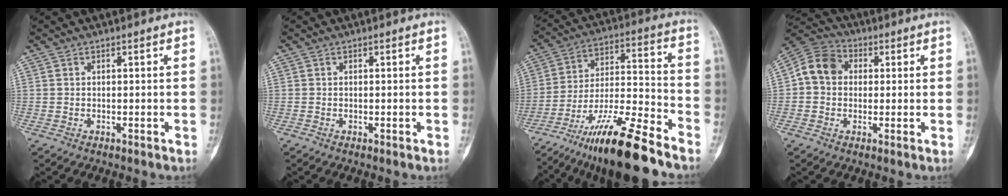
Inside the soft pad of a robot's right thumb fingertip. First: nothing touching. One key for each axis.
{"total": 0.0}
{"total": 19.0, "fx": -14.1, "fy": 2.9, "fz": 12.4, "tx": -0.240, "ty": 0.067, "tz": -0.247}
{"total": 8.8, "fx": 0.7, "fy": 7.4, "fz": 4.8, "tx": -0.073, "ty": 0.024, "tz": -0.001}